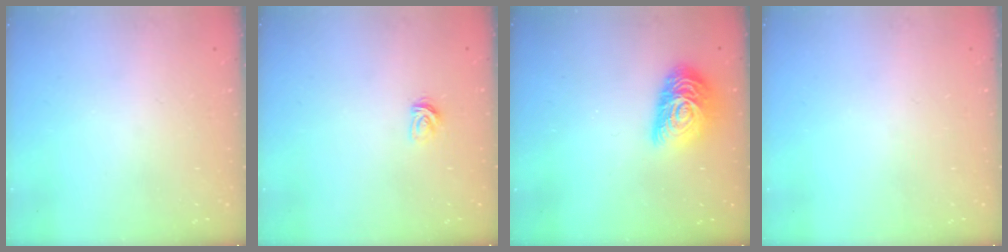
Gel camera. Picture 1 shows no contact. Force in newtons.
{"total": 3.5, "press": 3.4, "slide": 0.3}
{"total": 14.2, "press": 14.2, "slide": 1.1}
{"total": 0.0}